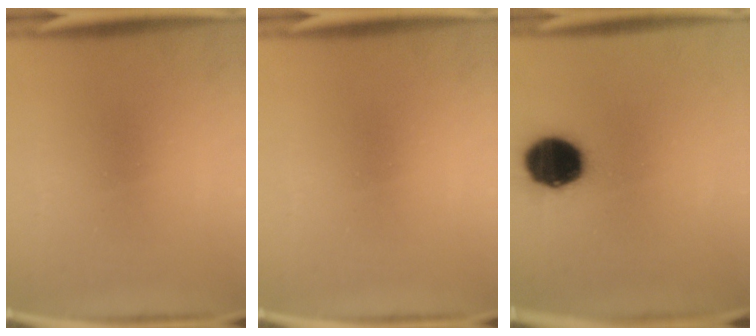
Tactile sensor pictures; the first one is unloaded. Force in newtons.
{"total": 0.0}
{"total": 15.9}